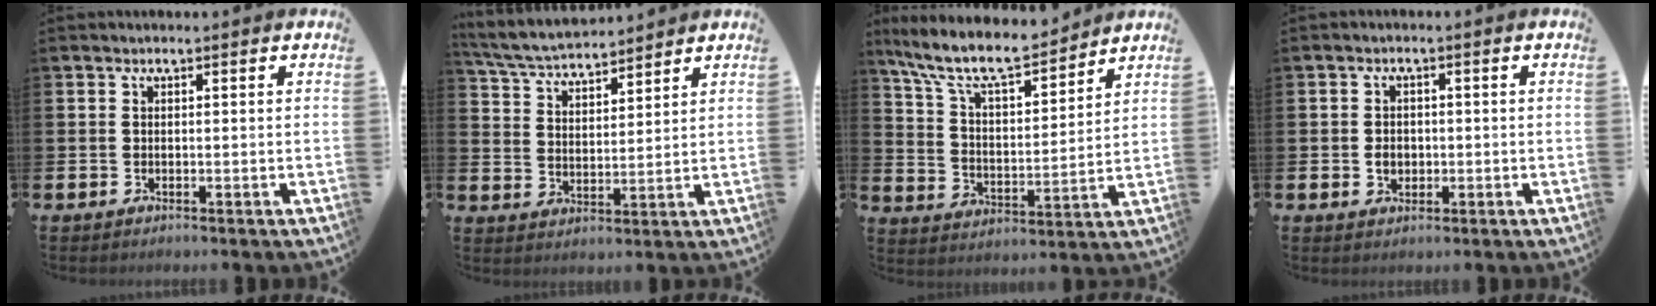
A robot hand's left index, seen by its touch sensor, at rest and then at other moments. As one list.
[{"total": 5.4, "force": [5.3, 0.7, 0.8], "torque": [-0.044, -0.031, 0.093]}, {"total": 10.1, "force": [9.1, 2.2, 3.9], "torque": [-0.109, -0.057, 0.157]}, {"total": 2.2, "force": [-0.3, 1.8, 1.3], "torque": [-0.018, 0.004, -0.010]}]